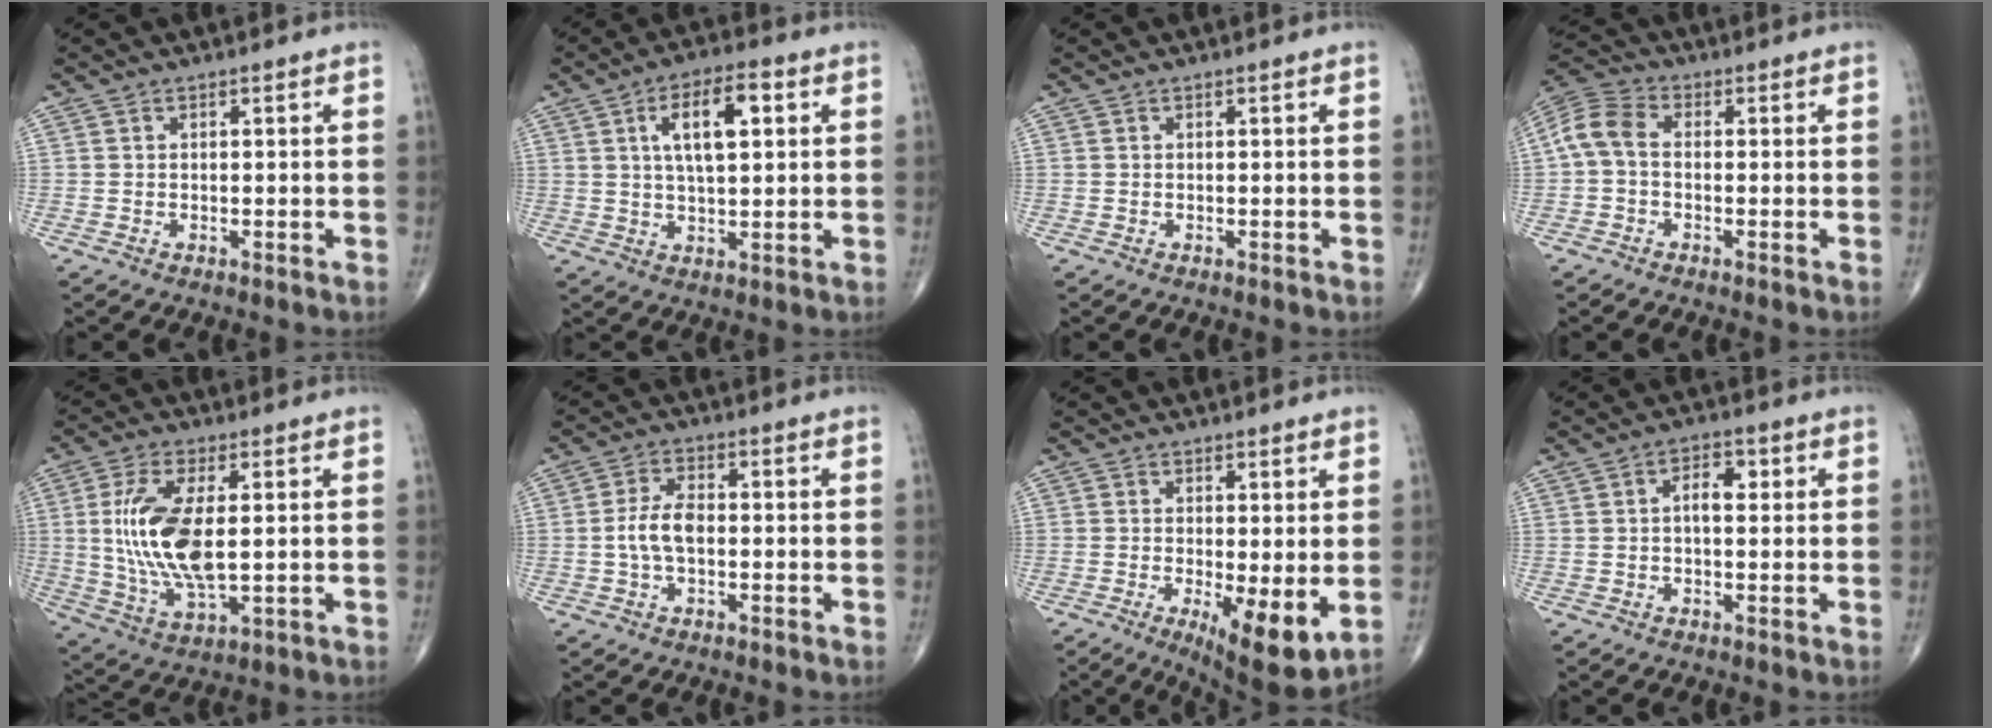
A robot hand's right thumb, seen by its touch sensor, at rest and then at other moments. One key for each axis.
{"total": 10.2, "fx": 3.0, "fy": 4.1, "fz": 8.9, "tx": -0.139, "ty": 0.006, "tz": 0.048}
{"total": 0.0}
{"total": 6.9, "fx": -0.4, "fy": 4.5, "fz": 5.2, "tx": -0.104, "ty": 0.021, "tz": -0.022}
{"total": 14.6, "fx": 1.3, "fy": 6.1, "fz": 13.2, "tx": -0.276, "ty": -0.014, "tz": 0.033}
{"total": 5.4, "fx": -0.6, "fy": 2.8, "fz": 4.6, "tx": -0.097, "ty": 0.015, "tz": -0.016}
{"total": 9.5, "fx": -1.7, "fy": 2.8, "fz": 8.9, "tx": -0.131, "ty": -0.026, "tz": -0.020}
{"total": 4.0, "fx": 0.6, "fy": 2.2, "fz": 3.3, "tx": -0.047, "ty": 0.012, "tz": 0.007}